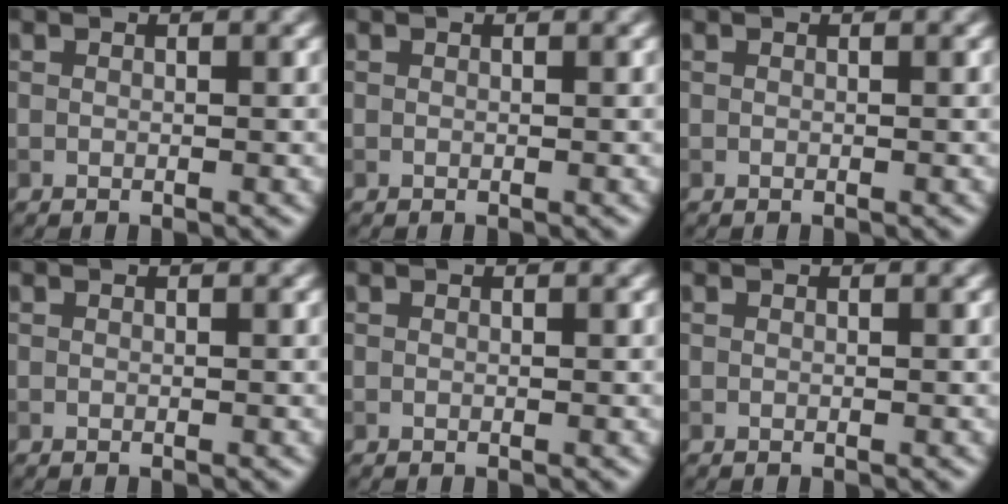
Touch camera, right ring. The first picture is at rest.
{"total": 0.0}
{"total": 0.0}
{"total": 0.0}
{"total": 0.0}
{"total": 0.0}